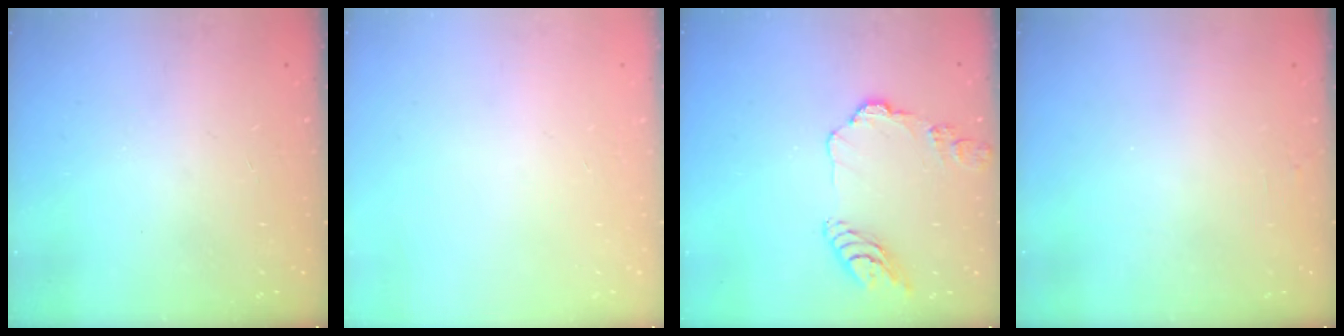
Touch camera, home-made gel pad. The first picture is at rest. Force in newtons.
{"total": 0.0}
{"total": 11.1, "press": 11.1, "slide": 0.9}
{"total": 2.5, "press": 2.5, "slide": 0.2}